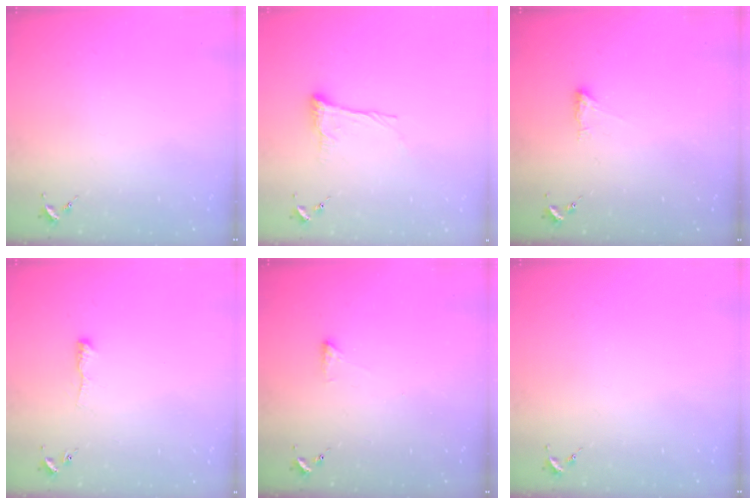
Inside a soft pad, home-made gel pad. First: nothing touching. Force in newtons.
{"total": 11.7, "press": 11.6, "slide": 1.0}
{"total": 5.2, "press": 5.2, "slide": 0.8}
{"total": 4.6, "press": 4.6, "slide": 0.5}
{"total": 2.5, "press": 2.4, "slide": 0.5}
{"total": 0.0}